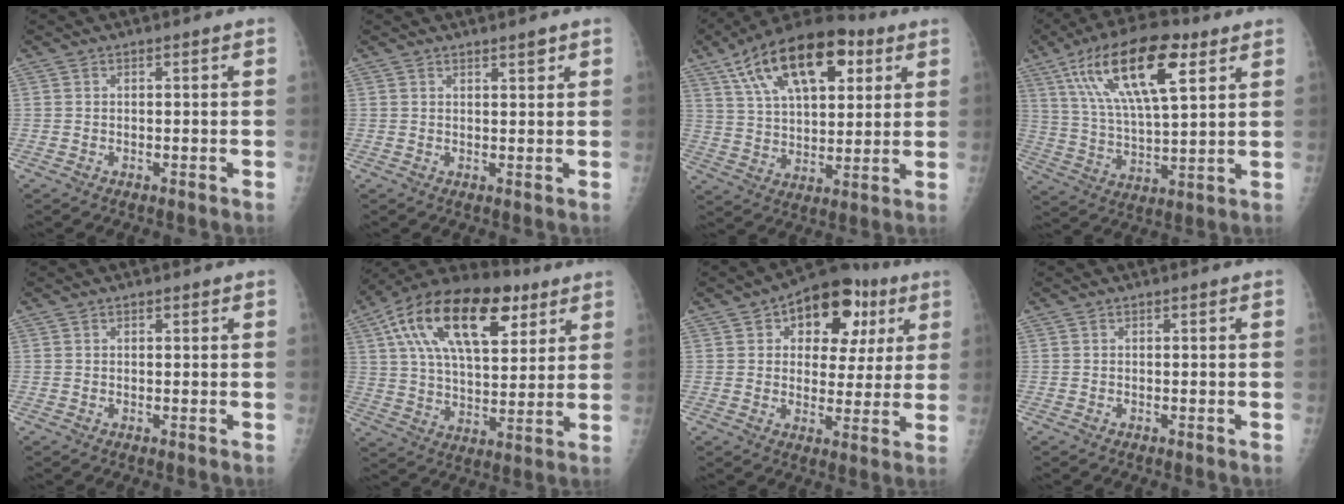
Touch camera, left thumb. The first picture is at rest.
{"total": 1.9, "force": [1.4, 0.6, 1.1], "torque": [-0.009, -0.009, 0.020]}
{"total": 21.6, "force": [9.7, 11.0, 15.8], "torque": [-0.241, -0.007, 0.165]}
{"total": 19.6, "force": [9.1, 7.2, 15.9], "torque": [-0.271, -0.015, 0.161]}
{"total": 0.7, "force": [0.4, 0.4, 0.4], "torque": [-0.002, -0.001, 0.004]}
{"total": 24.3, "force": [10.8, 12.3, 18.0], "torque": [-0.294, 0.000, 0.179]}
{"total": 15.4, "force": [6.3, 9.7, 10.3], "torque": [-0.082, 0.004, 0.087]}
{"total": 0.0}